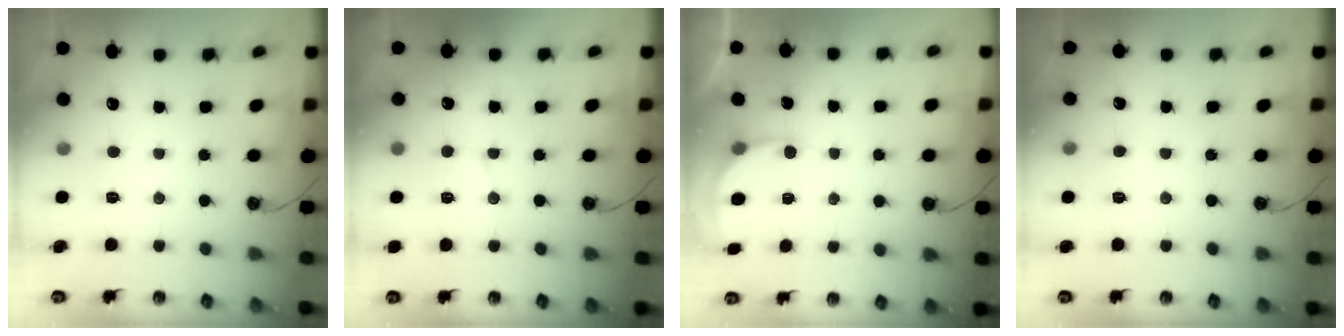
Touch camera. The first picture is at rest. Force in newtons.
{"total": 2.2, "press": 2.0, "slide": 0.9}
{"total": 2.9, "press": 2.9, "slide": 0.3}
{"total": 3.9, "press": 3.9, "slide": 0.5}